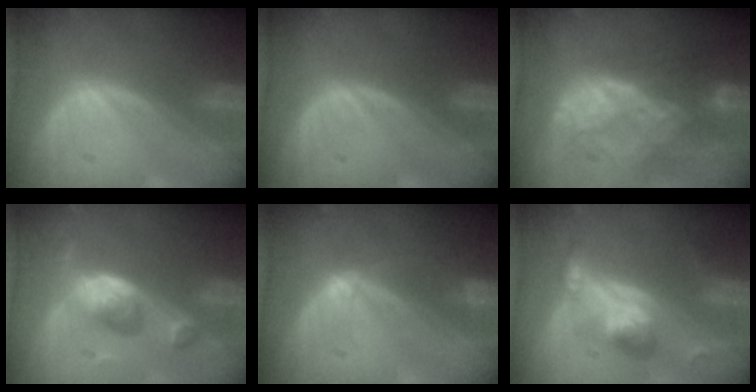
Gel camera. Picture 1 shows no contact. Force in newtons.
{"total": 0.0}
{"total": 8.8, "press": 7.6, "slide": 4.4}
{"total": 5.5, "press": 5.3, "slide": 1.3}
{"total": 2.1, "press": 2.1, "slide": 0.2}
{"total": 5.8, "press": 5.6, "slide": 1.3}